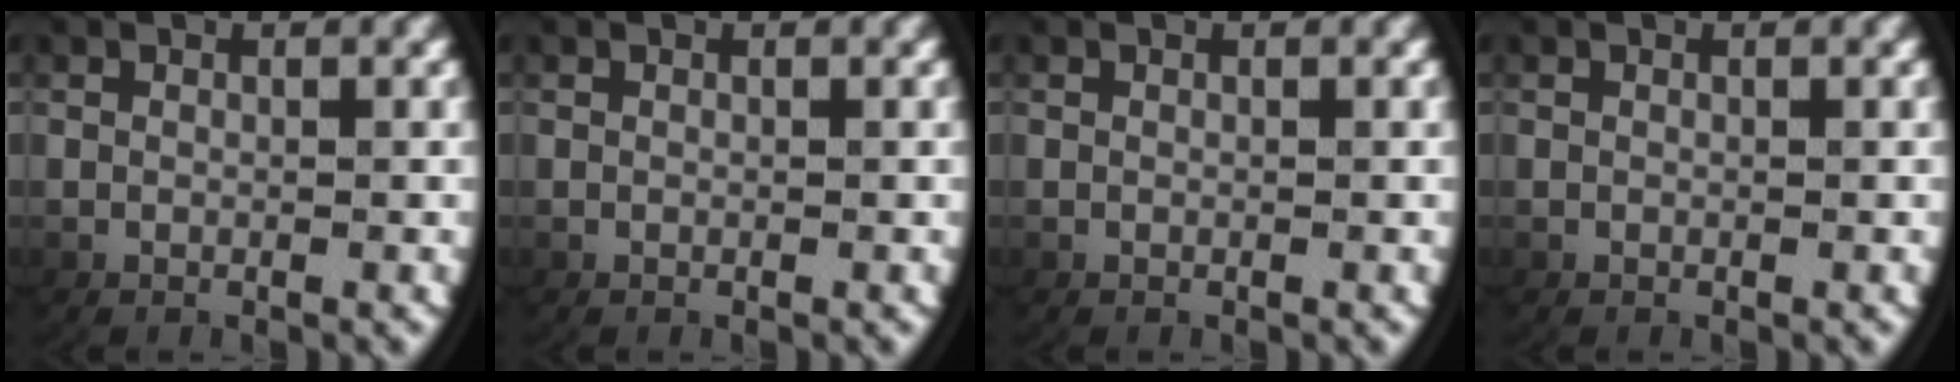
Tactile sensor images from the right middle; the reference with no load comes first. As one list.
[{"total": 0.0}, {"total": 0.0}, {"total": 0.0}]